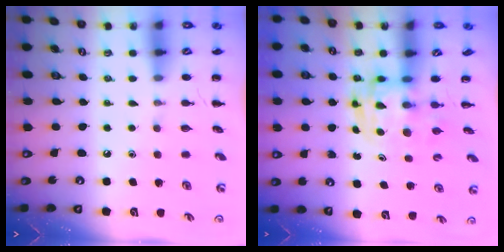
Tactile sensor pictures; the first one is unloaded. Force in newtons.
{"total": 3.5, "press": 3.5, "slide": 0.6}